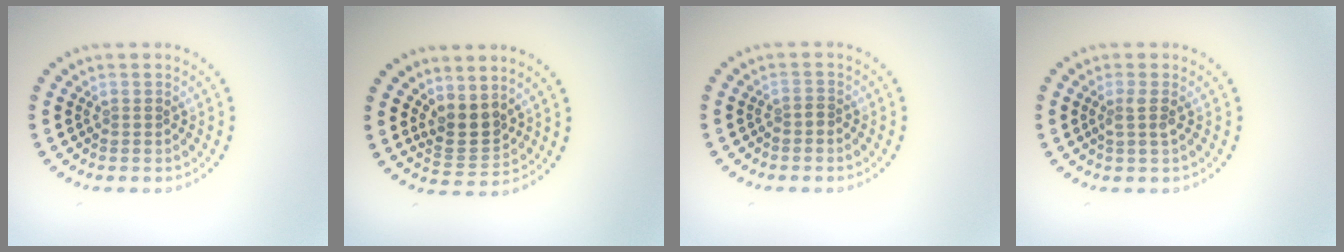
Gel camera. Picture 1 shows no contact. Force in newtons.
{"total": 2.7, "press": 2.3, "slide": 1.5}
{"total": 0.6, "press": 0.3, "slide": 0.5}
{"total": 1.4, "press": 1.1, "slide": 0.9}